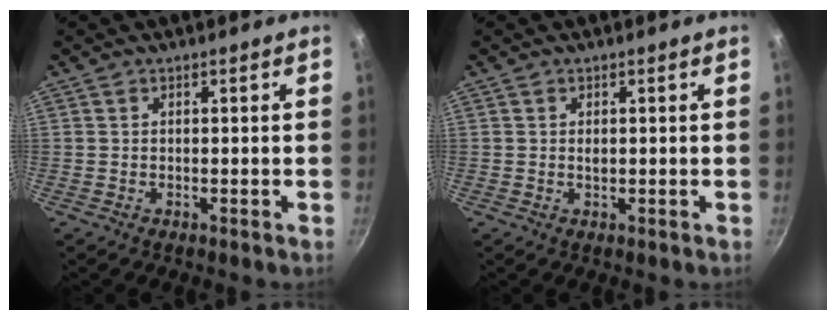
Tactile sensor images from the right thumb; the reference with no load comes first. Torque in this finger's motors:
{"motor_torque": [0.19, 0.00, 0.29, -0.09, 0.01]}